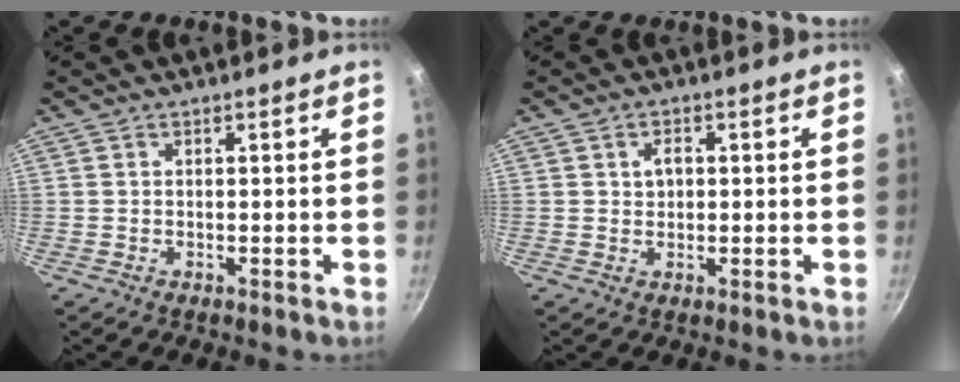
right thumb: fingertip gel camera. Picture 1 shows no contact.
{"total": 2.5, "force": [0.5, 1.9, 1.6], "torque": [-0.014, 0.004, 0.008]}